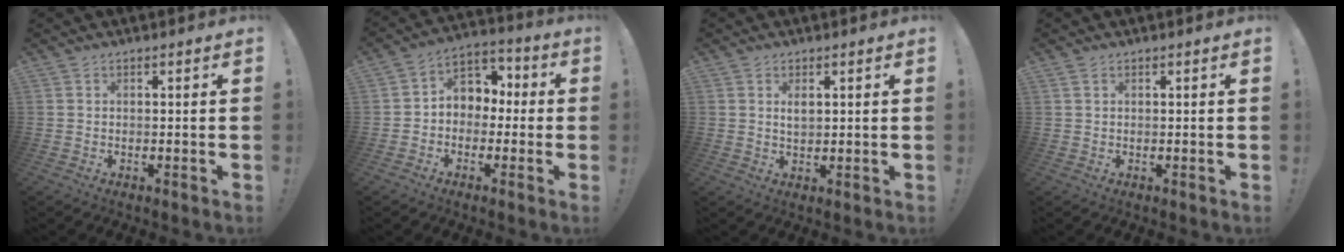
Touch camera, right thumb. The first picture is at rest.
{"total": 7.3, "force": [0.2, 6.5, 3.2], "torque": [-0.044, 0.006, 0.011]}
{"total": 2.2, "force": [1.1, 0.9, 1.7], "torque": [-0.021, -0.007, 0.018]}
{"total": 1.0, "force": [0.6, 0.5, 0.7], "torque": [-0.015, 0.001, 0.012]}